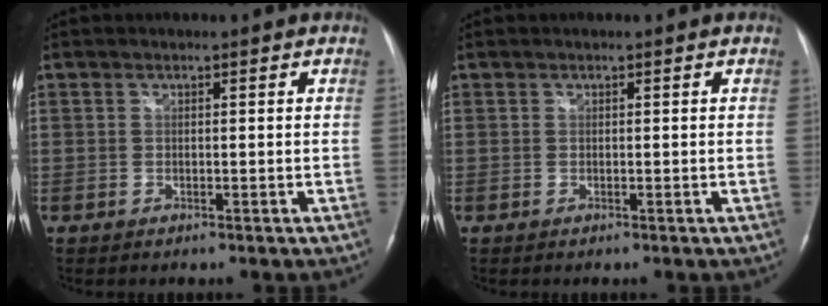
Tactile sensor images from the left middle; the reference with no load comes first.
{"total": 0.0}